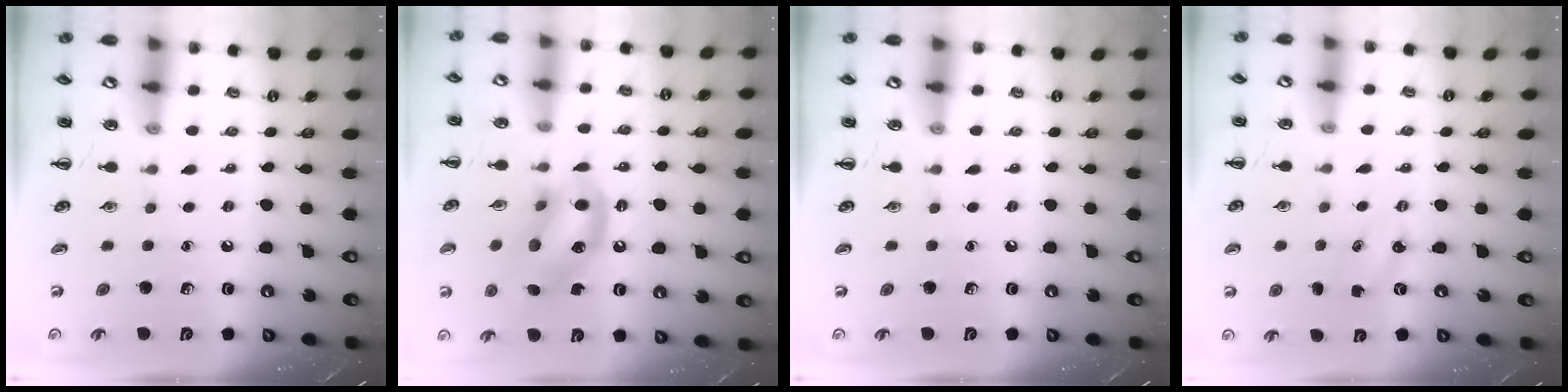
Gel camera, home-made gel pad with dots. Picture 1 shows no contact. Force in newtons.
{"total": 14.5, "press": 14.3, "slide": 2.7}
{"total": 0.0}
{"total": 2.8, "press": 2.7, "slide": 0.7}